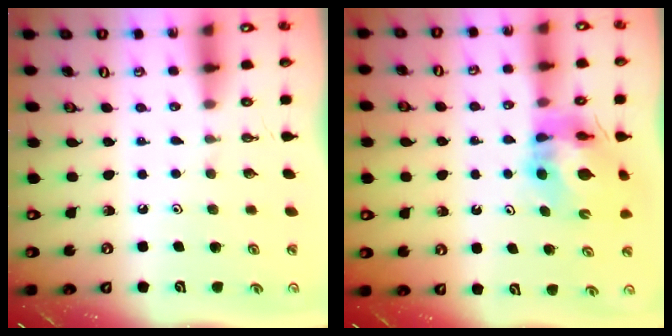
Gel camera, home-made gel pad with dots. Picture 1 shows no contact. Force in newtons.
{"total": 11.7, "press": 11.6, "slide": 1.4}